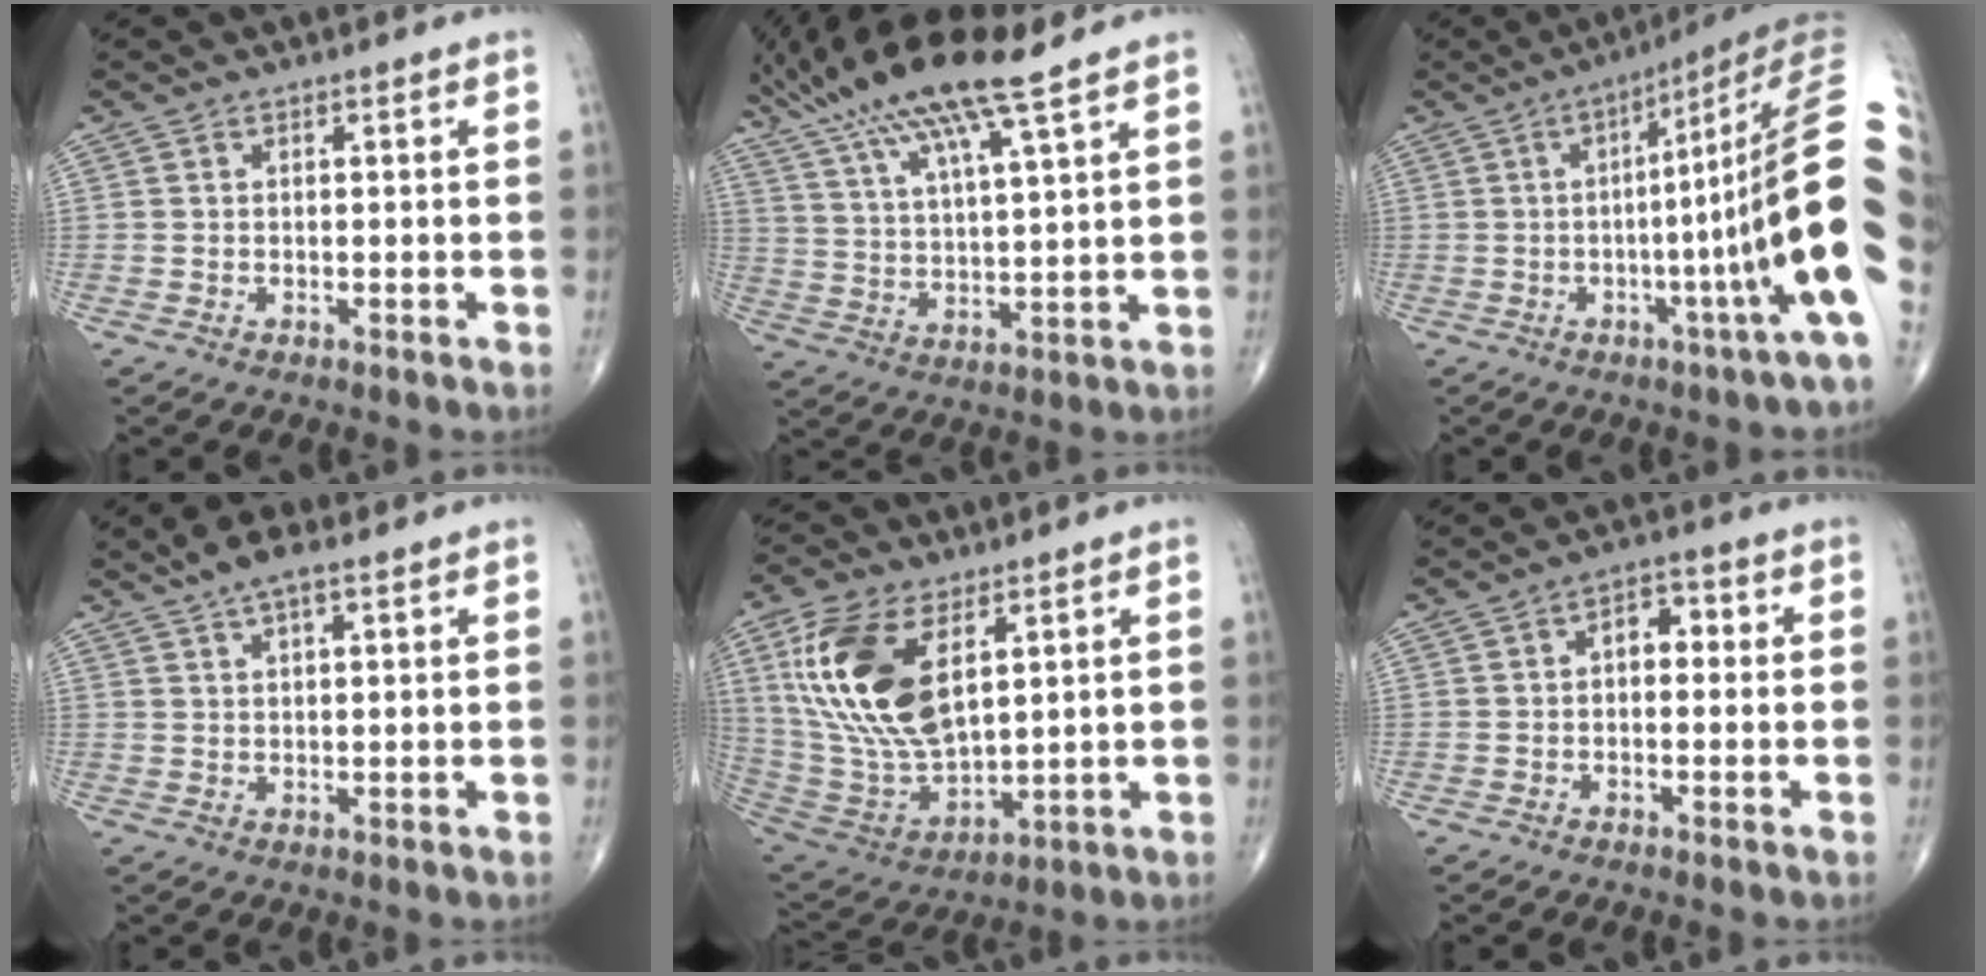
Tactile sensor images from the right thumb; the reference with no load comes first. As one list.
[{"total": 17.1, "force": [11.2, 2.4, 12.6], "torque": [-0.242, -0.018, 0.210]}, {"total": 20.9, "force": [-0.7, 0.9, 20.9], "torque": [-0.228, 0.027, -0.015]}, {"total": 5.4, "force": [3.8, 1.7, 3.5], "torque": [-0.063, 0.001, 0.067]}, {"total": 20.2, "force": [7.0, 10.1, 16.0], "torque": [-0.315, -0.031, 0.142]}, {"total": 4.4, "force": [0.4, 2.9, 3.3], "torque": [-0.029, 0.015, -0.004]}]